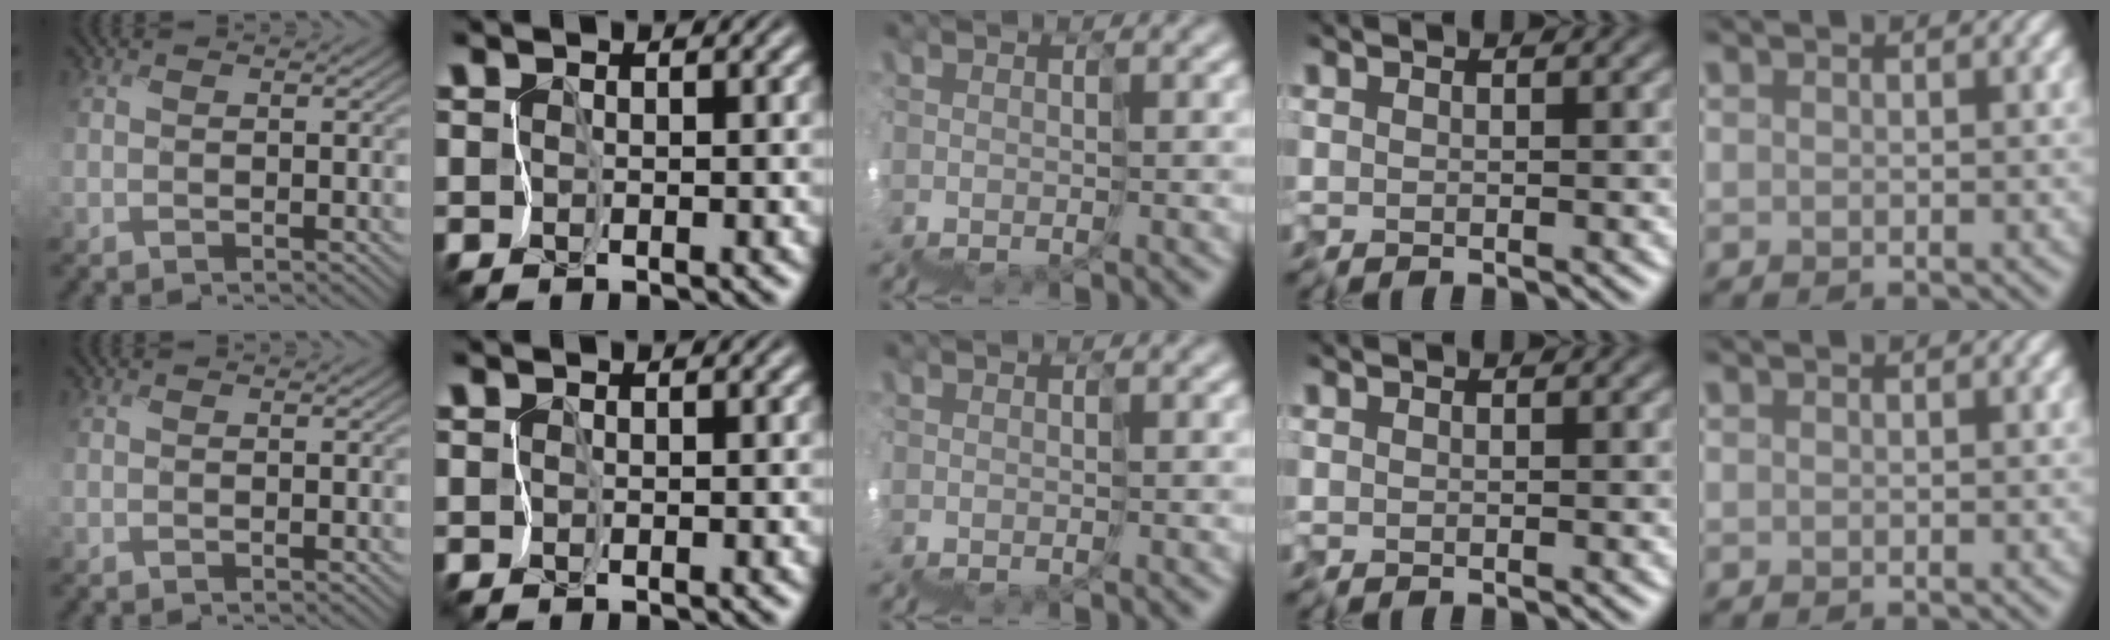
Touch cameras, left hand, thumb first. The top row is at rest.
{}